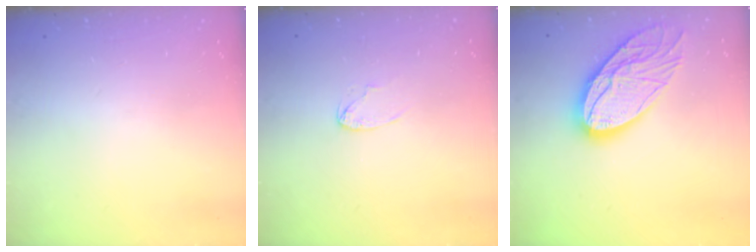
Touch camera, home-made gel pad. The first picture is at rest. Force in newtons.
{"total": 2.6, "press": 2.6, "slide": 0.2}
{"total": 18.4, "press": 18.3, "slide": 1.8}